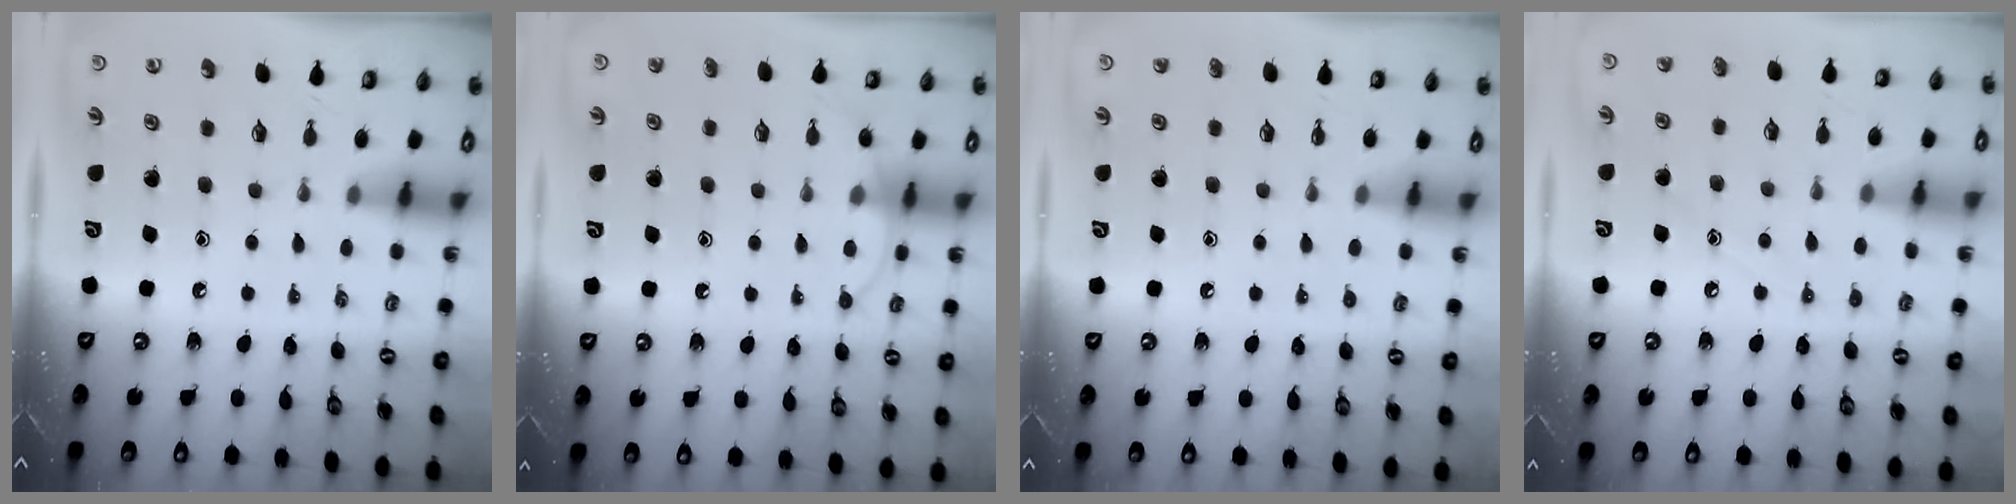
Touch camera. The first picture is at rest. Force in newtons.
{"total": 5.4, "press": 5.3, "slide": 0.5}
{"total": 0.7, "press": 0.7, "slide": 0.0}
{"total": 7.2, "press": 7.1, "slide": 0.8}